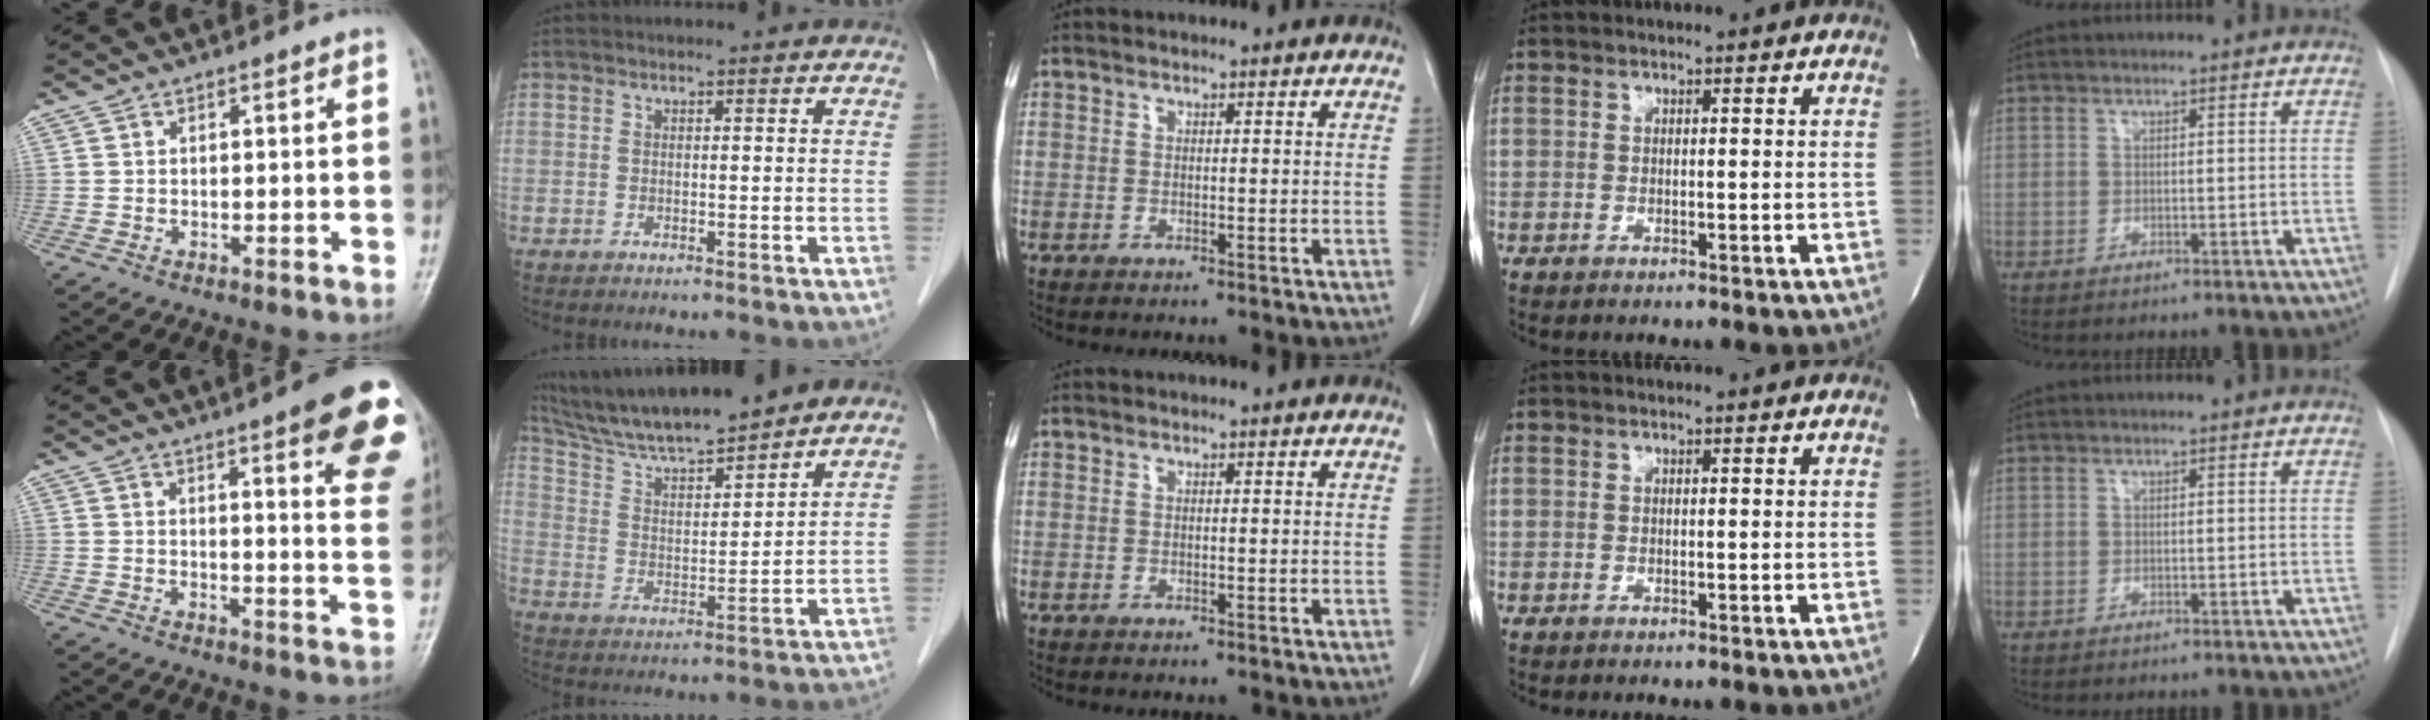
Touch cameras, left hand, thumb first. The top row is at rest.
{"thumb": {"total": 17.1, "force": [9.0, 3.4, 14.1], "torque": [-0.149, -0.038, 0.096]}, "index": {"total": 14.0, "force": [12.6, 0.9, 6.1], "torque": [-0.114, 0.014, 0.228]}}